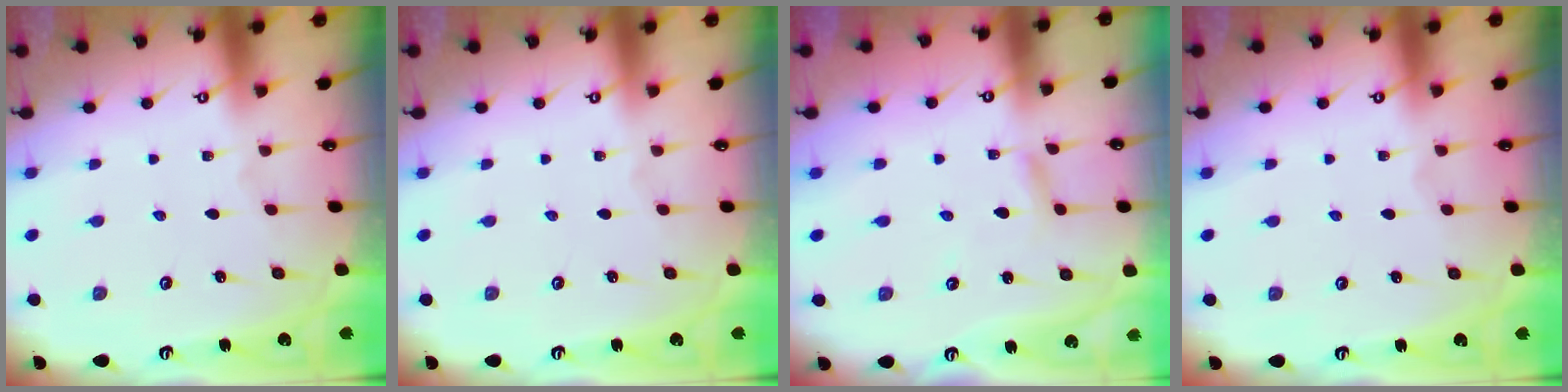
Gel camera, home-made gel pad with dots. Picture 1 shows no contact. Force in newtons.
{"total": 0.0}
{"total": 3.1, "press": 3.0, "slide": 0.3}
{"total": 0.0}